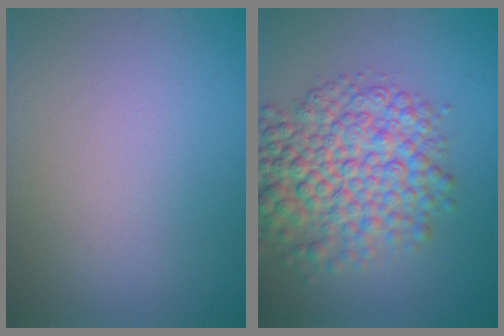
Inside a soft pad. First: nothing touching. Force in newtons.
{"total": 8.1, "press": 8.1, "slide": 0.2}